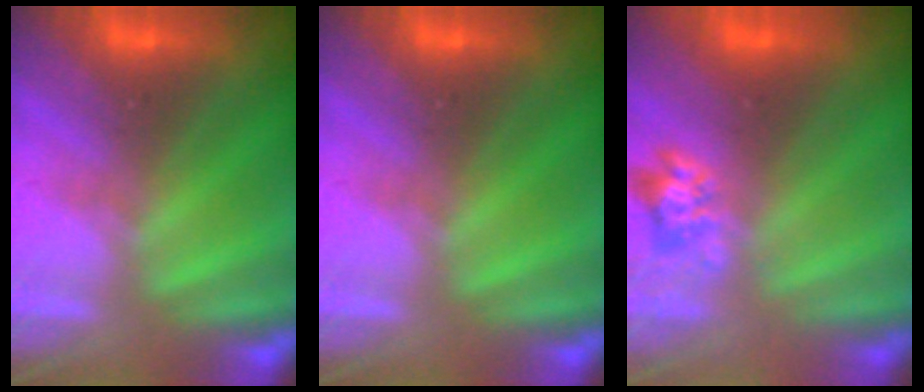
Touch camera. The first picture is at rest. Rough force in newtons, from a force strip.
{"total": 0.0}
{"total": 2.4}